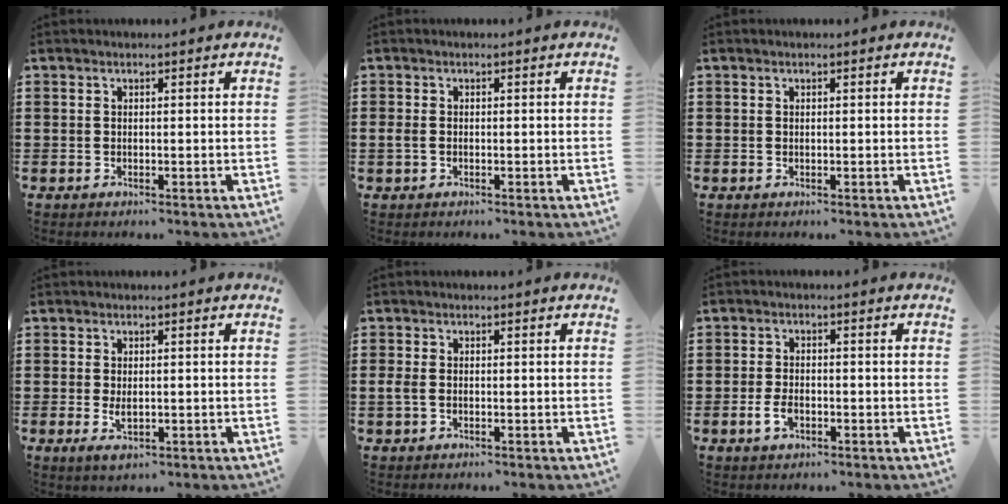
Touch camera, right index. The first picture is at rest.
{"total": 1.3, "force": [-0.3, 0.8, 0.9], "torque": [-0.027, -0.001, -0.009]}
{"total": 0.0}
{"total": 2.4, "force": [-0.3, 1.0, 2.1], "torque": [-0.049, -0.003, -0.007]}
{"total": 1.7, "force": [-0.4, 1.0, 1.3], "torque": [-0.041, -0.005, -0.013]}
{"total": 2.8, "force": [-1.1, 1.5, 2.1], "torque": [-0.046, -0.002, -0.021]}